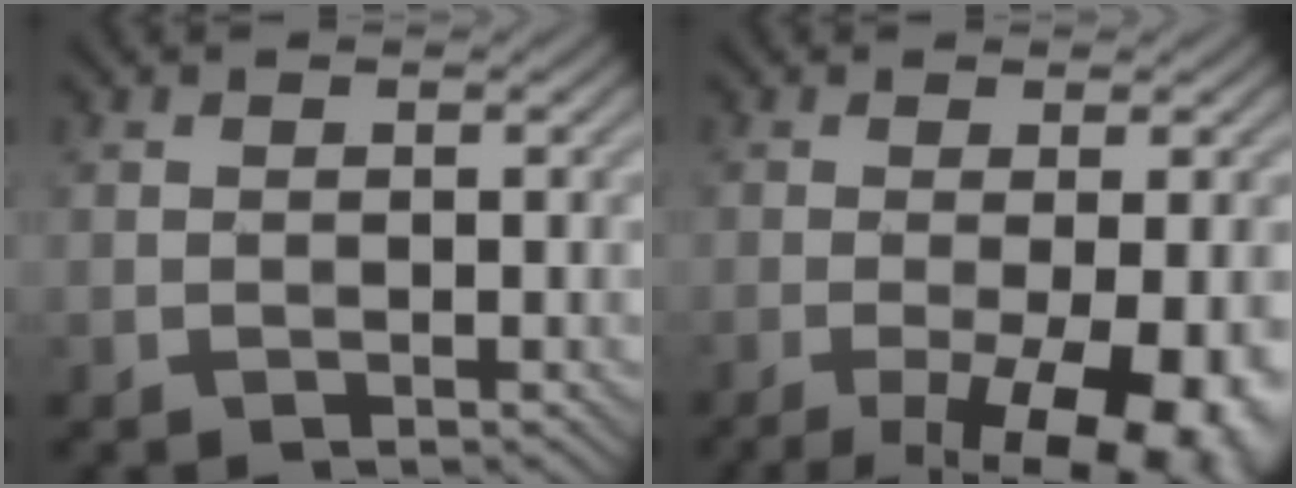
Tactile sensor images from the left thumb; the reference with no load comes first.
{"total": 11.6, "force": [-4.9, 3.3, 10.0], "torque": [-0.138, -0.008, -0.061]}